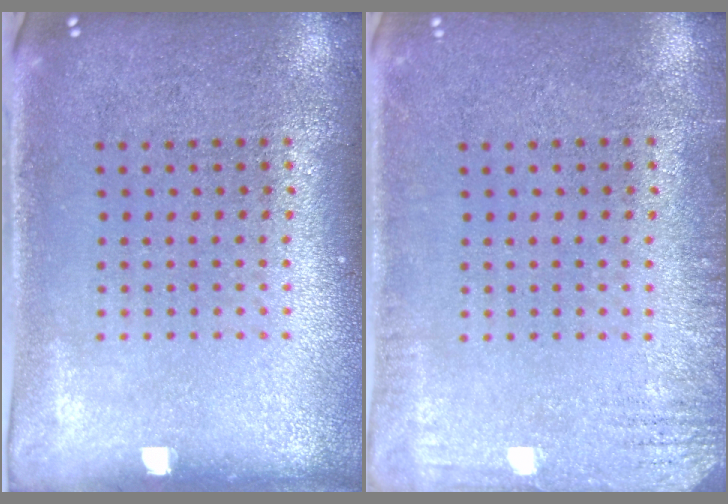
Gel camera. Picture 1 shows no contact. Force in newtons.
{"total": 2.1, "press": 2.1, "slide": 0.2}